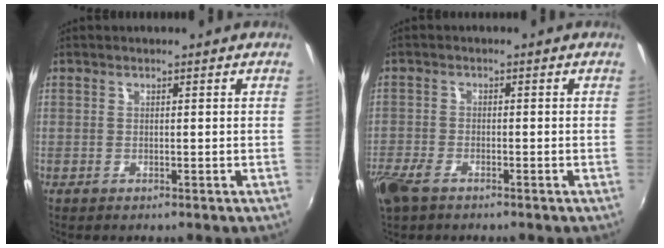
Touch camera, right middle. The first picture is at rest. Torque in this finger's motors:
{"motor_torque": [0.52, -0.51, 0.18, 0.10]}